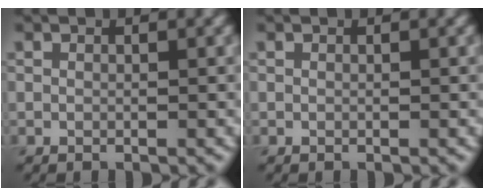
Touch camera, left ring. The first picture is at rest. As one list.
[{"total": 0.0}]